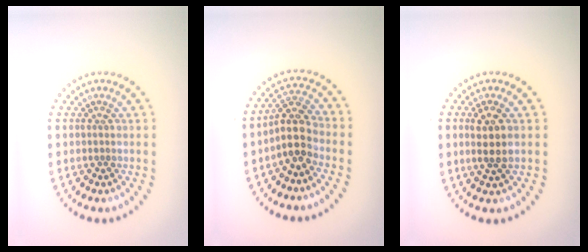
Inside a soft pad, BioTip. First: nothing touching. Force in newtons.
{"total": 3.6, "press": 2.9, "slide": 2.0}
{"total": 2.7, "press": 2.5, "slide": 1.1}